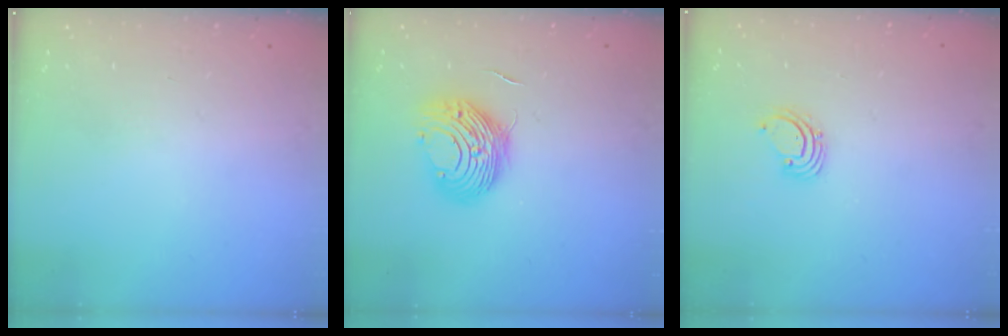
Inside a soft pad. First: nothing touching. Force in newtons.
{"total": 10.4, "press": 10.4, "slide": 0.4}
{"total": 1.6, "press": 1.6, "slide": 0.1}